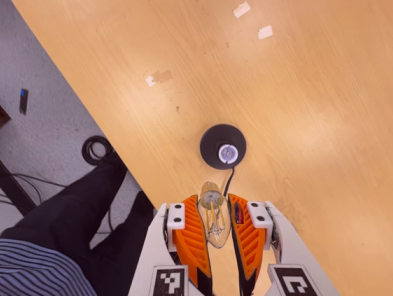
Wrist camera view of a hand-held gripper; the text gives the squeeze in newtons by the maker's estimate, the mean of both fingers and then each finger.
{"total": 20.7, "left": 24.4, "right": 17.0}